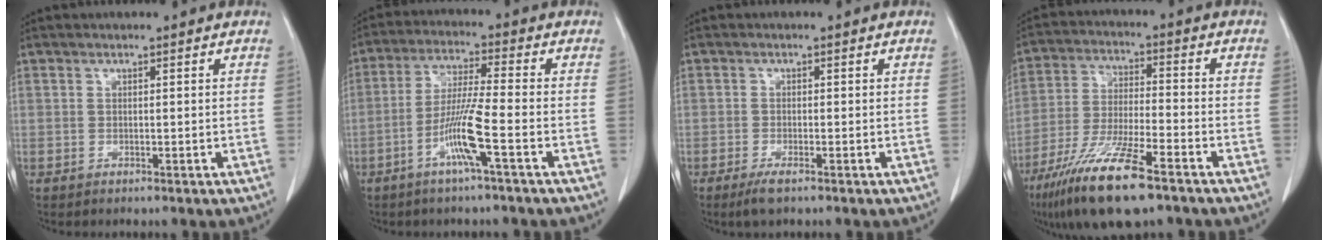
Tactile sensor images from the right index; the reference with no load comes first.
{"total": 8.3, "force": [-3.5, -0.7, 7.5], "torque": [-0.148, -0.006, -0.072]}
{"total": 2.4, "force": [-1.7, 0.3, 1.7], "torque": [-0.038, -0.005, -0.031]}
{"total": 14.6, "force": [-9.5, 2.0, 10.9], "torque": [-0.223, -0.035, -0.173]}